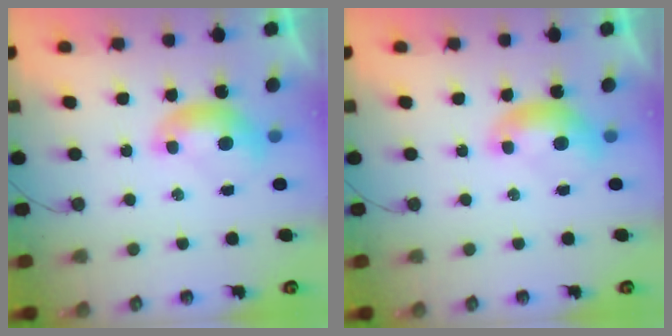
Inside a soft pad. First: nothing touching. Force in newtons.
{"total": 0.0}